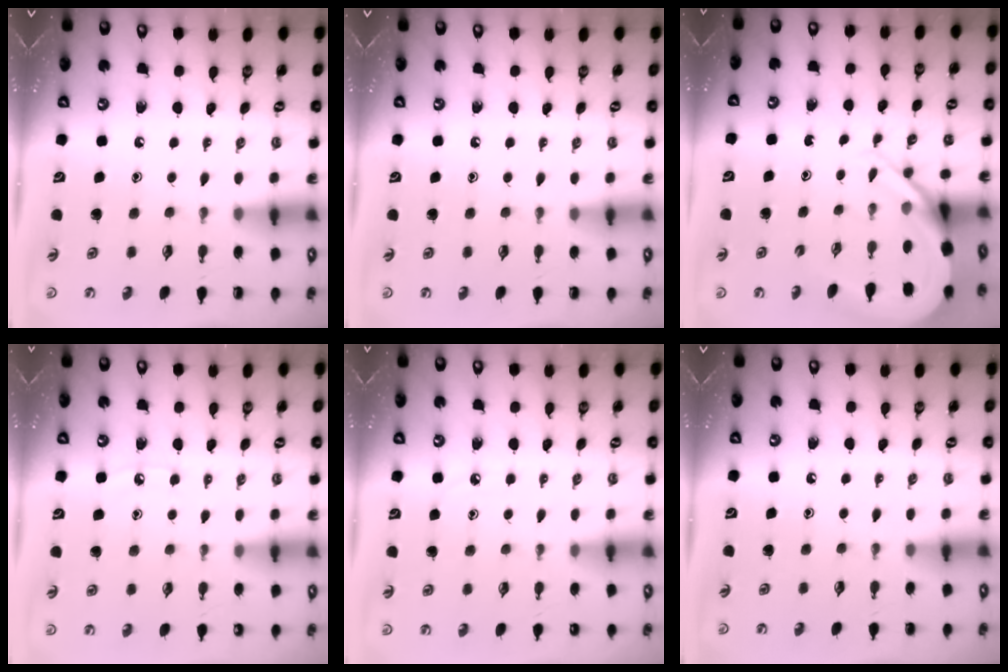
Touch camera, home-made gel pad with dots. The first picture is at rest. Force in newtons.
{"total": 0.0}
{"total": 8.7, "press": 8.6, "slide": 0.7}
{"total": 5.7, "press": 5.7, "slide": 0.6}
{"total": 3.5, "press": 3.5, "slide": 0.5}
{"total": 0.0}